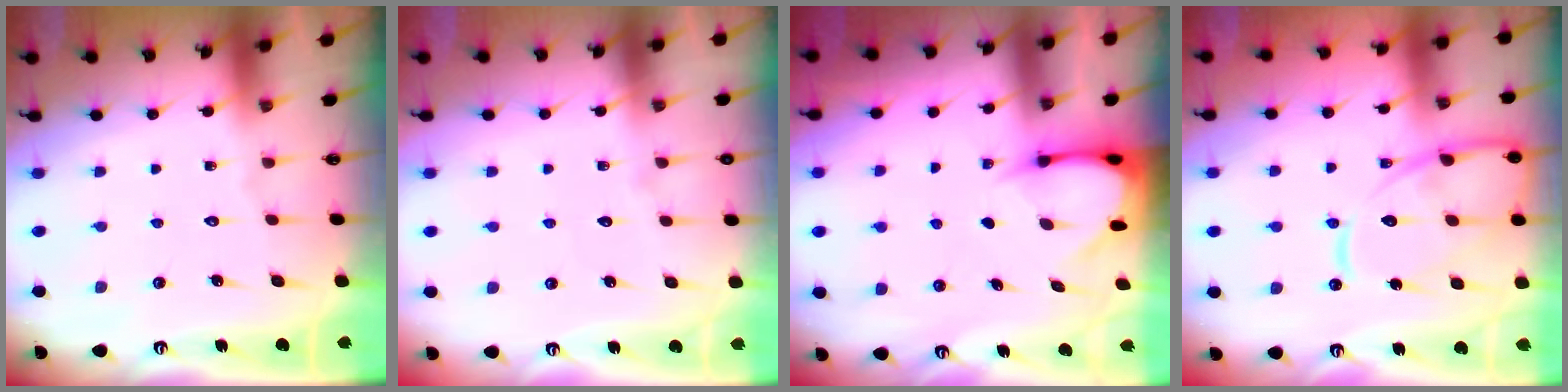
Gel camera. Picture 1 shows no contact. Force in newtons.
{"total": 4.8, "press": 4.8, "slide": 0.6}
{"total": 3.7, "press": 3.7, "slide": 0.3}
{"total": 14.5, "press": 14.4, "slide": 1.4}